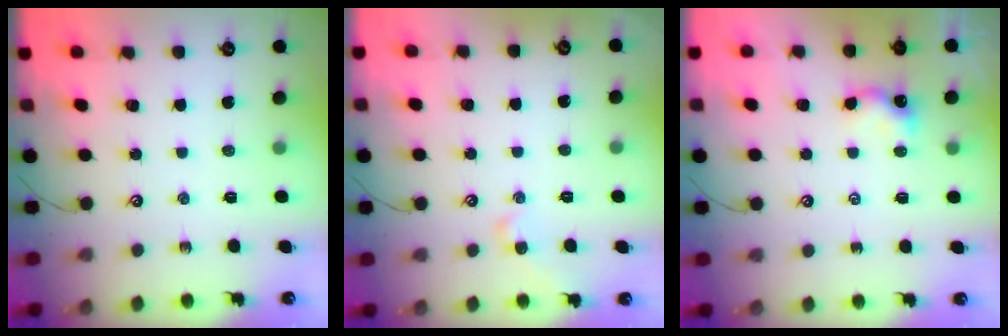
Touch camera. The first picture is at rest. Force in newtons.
{"total": 1.8, "press": 1.8, "slide": 0.3}
{"total": 3.1, "press": 3.1, "slide": 0.5}